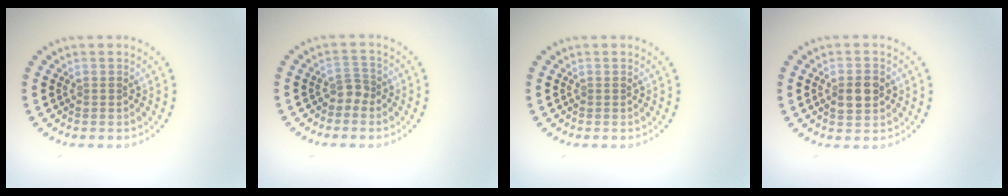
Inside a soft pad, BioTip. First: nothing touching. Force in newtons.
{"total": 1.3, "press": 1.0, "slide": 0.8}
{"total": 0.0}
{"total": 2.8, "press": 2.8, "slide": 0.1}